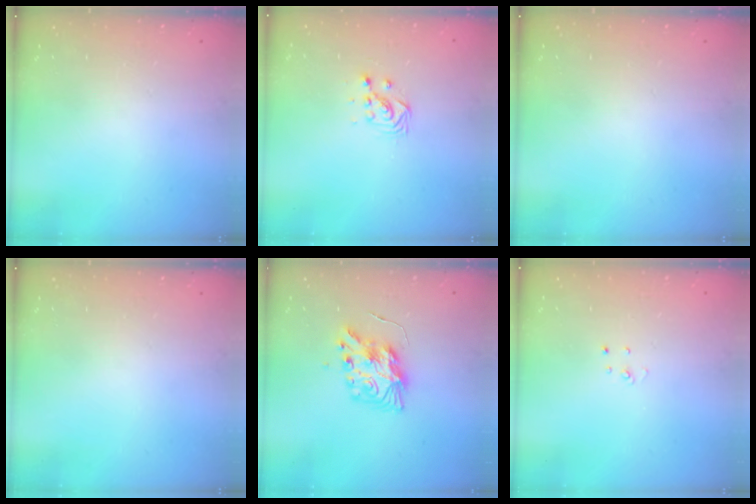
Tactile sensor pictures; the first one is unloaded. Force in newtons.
{"total": 3.6, "press": 3.6, "slide": 0.4}
{"total": 0.0}
{"total": 0.0}
{"total": 9.8, "press": 9.8, "slide": 0.9}
{"total": 2.7, "press": 2.7, "slide": 0.3}